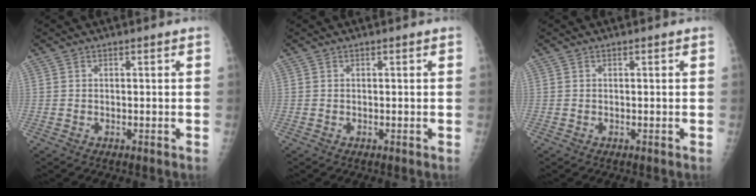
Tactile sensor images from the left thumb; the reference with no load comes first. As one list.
[{"total": 0.0}, {"total": 0.0}]